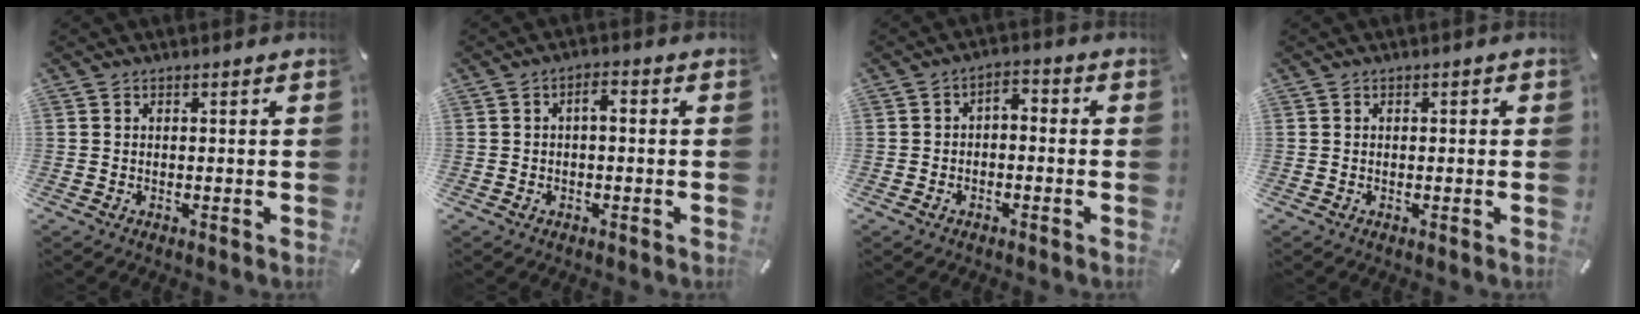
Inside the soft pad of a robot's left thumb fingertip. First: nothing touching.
{"total": 3.2, "force": [-0.4, 1.5, 2.8], "torque": [-0.044, 0.010, -0.012]}
{"total": 3.4, "force": [-2.1, 2.0, 1.8], "torque": [-0.023, 0.014, -0.043]}
{"total": 0.8, "force": [-0.2, 0.5, 0.6], "torque": [-0.012, 0.002, -0.005]}